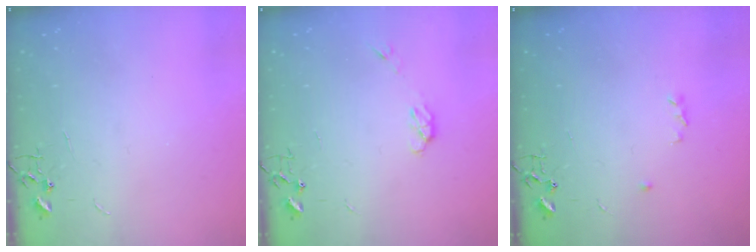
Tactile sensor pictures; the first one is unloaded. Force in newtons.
{"total": 4.0, "press": 3.9, "slide": 0.9}
{"total": 3.1, "press": 3.1, "slide": 0.5}